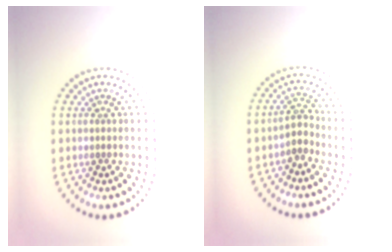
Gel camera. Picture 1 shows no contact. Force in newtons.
{"total": 2.0, "press": 1.5, "slide": 1.3}